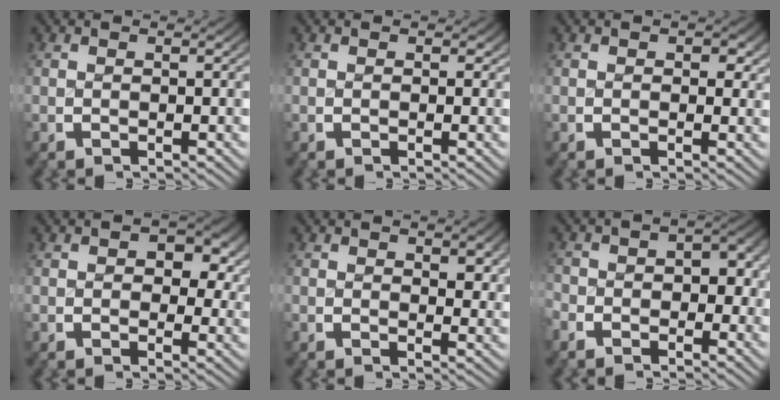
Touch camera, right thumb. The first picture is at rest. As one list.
[{"total": 0.5, "force": [0.2, 0.5, 0.0], "torque": [0.002, -0.005, 0.002]}, {"total": 1.1, "force": [0.2, 0.9, 0.7], "torque": [-0.008, -0.008, 0.000]}, {"total": 4.0, "force": [0.6, 2.8, 2.8], "torque": [-0.024, -0.014, 0.009]}, {"total": 1.5, "force": [0.7, 1.0, 0.9], "torque": [-0.004, -0.008, 0.008]}, {"total": 3.4, "force": [-1.4, 2.6, 1.6], "torque": [-0.016, -0.012, -0.029]}]